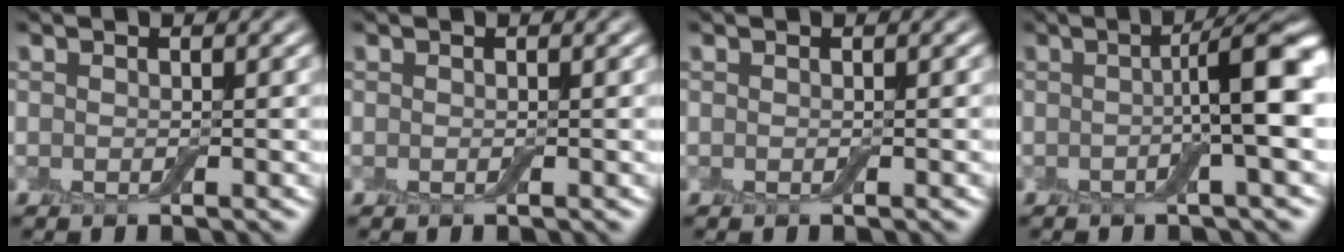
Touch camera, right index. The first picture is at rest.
{"total": 0.0}
{"total": 0.0}
{"total": 6.7, "force": [0.1, 1.2, 6.6], "torque": [-0.091, 0.011, -0.005]}